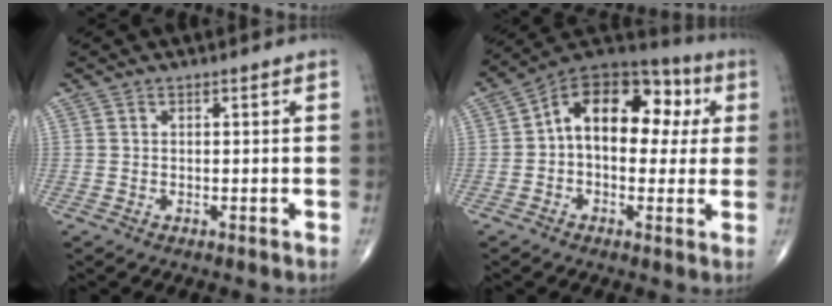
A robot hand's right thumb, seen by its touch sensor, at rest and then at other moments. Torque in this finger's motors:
{"motor_torque": [-0.08, 0.19, 1.03, -0.15, 0.25]}